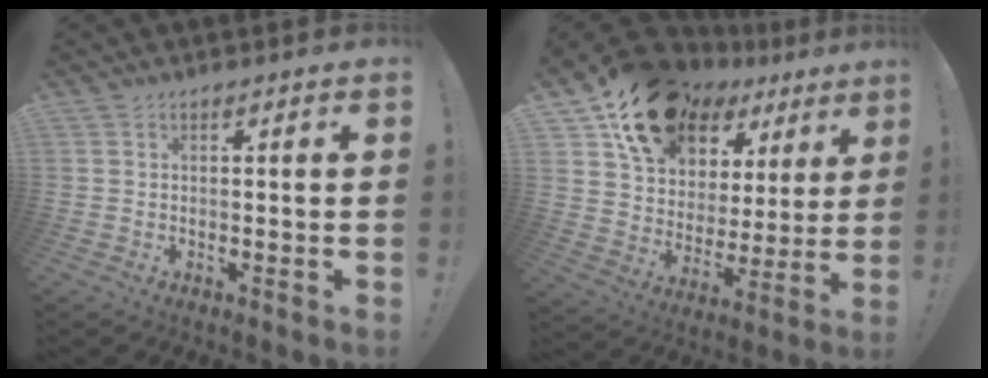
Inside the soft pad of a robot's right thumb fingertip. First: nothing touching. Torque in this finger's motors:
{"motor_torque": [0.09, 3.10, 1.23, 0.97, 0.15]}